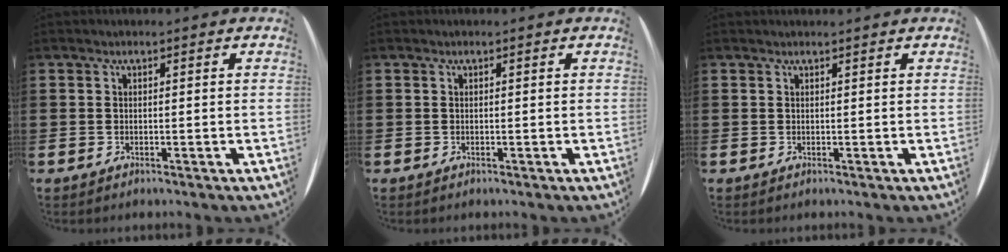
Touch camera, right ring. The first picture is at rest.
{"total": 0.0}
{"total": 0.0}